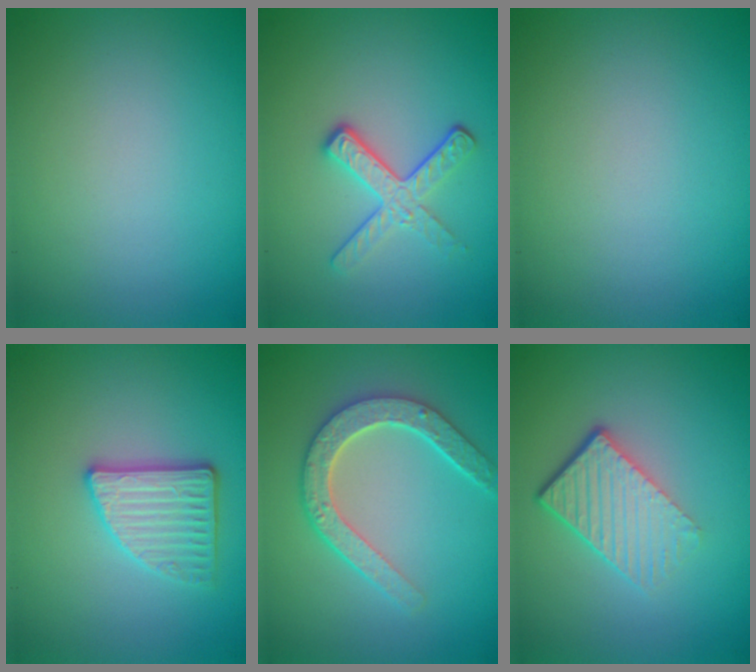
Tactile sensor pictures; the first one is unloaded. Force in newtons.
{"total": 3.2, "press": 2.4, "slide": 2.1}
{"total": 0.0}
{"total": 3.3, "press": 3.0, "slide": 1.4}
{"total": 4.7, "press": 3.8, "slide": 2.9}
{"total": 4.6, "press": 2.9, "slide": 3.6}